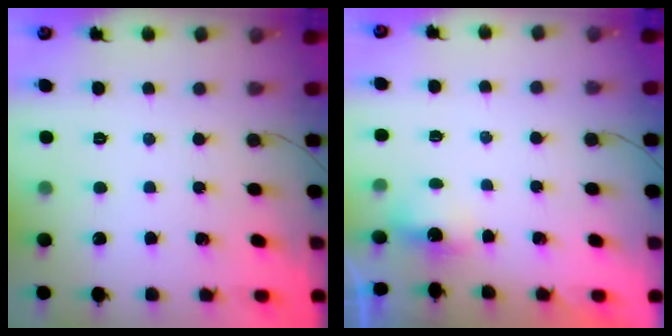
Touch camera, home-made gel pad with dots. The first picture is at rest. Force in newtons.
{"total": 2.9, "press": 2.8, "slide": 0.8}